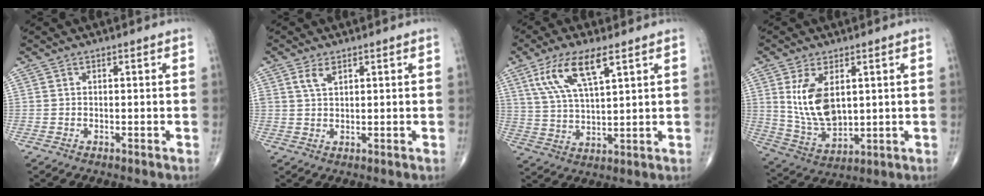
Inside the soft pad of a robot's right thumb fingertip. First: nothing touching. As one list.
[{"total": 2.8, "force": [1.6, 1.3, 1.9], "torque": [-0.036, -0.002, 0.036]}, {"total": 10.9, "force": [5.5, 3.4, 8.8], "torque": [-0.179, -0.014, 0.113]}, {"total": 11.3, "force": [2.9, 6.2, 8.9], "torque": [-0.157, -0.020, 0.070]}]